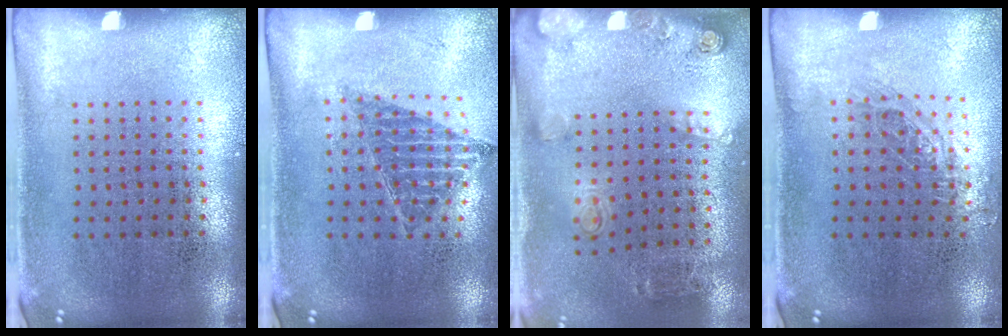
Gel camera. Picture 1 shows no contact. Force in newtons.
{"total": 0.9, "press": 0.9, "slide": 0.0}
{"total": 2.1, "press": 1.3, "slide": 1.6}
{"total": 0.7, "press": 0.7, "slide": 0.1}